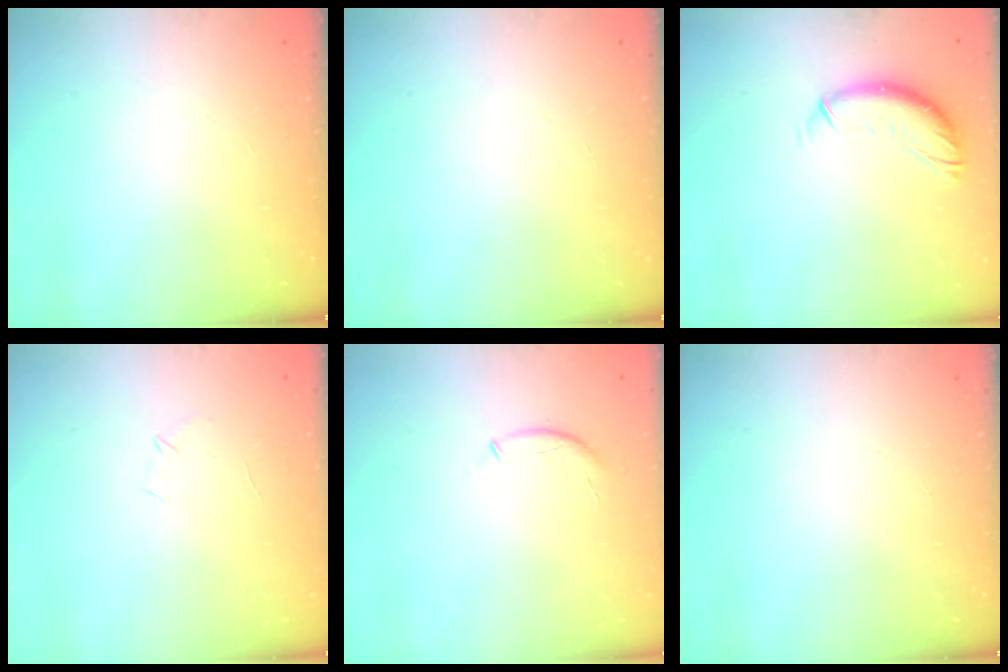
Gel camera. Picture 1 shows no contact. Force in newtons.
{"total": 0.0}
{"total": 11.2, "press": 11.1, "slide": 1.7}
{"total": 3.8, "press": 3.6, "slide": 1.0}
{"total": 7.4, "press": 7.3, "slide": 1.2}
{"total": 0.0}